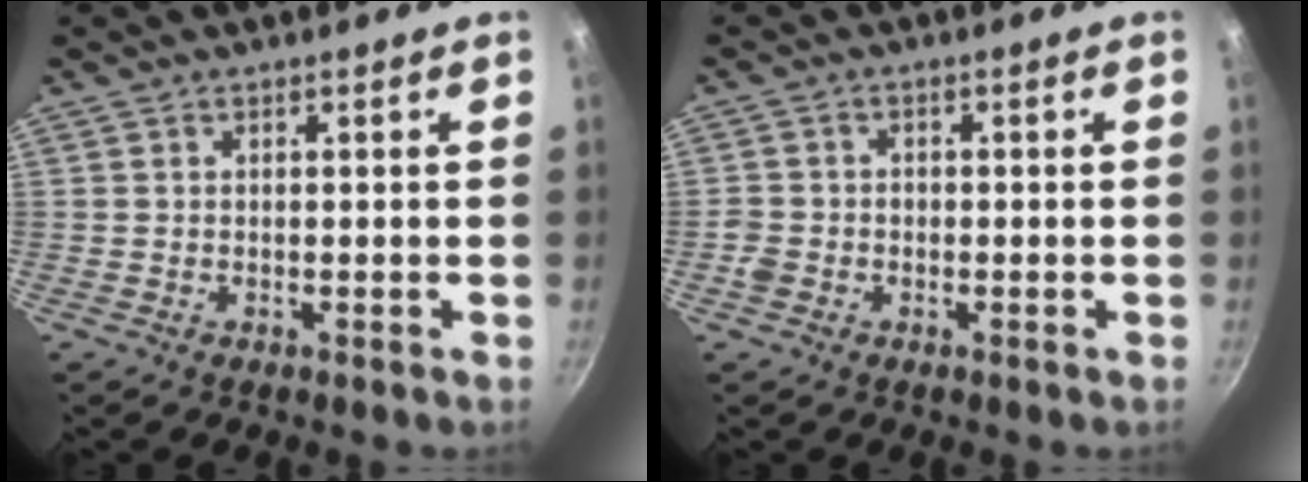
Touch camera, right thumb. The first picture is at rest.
{"total": 3.1, "force": [-1.2, 2.6, 1.2], "torque": [-0.019, 0.017, -0.023]}